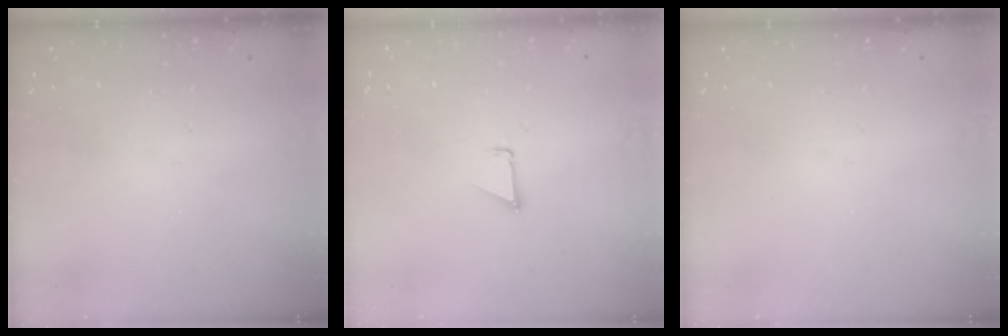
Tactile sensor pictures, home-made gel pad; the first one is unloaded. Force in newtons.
{"total": 0.7, "press": 0.7, "slide": 0.1}
{"total": 0.0}